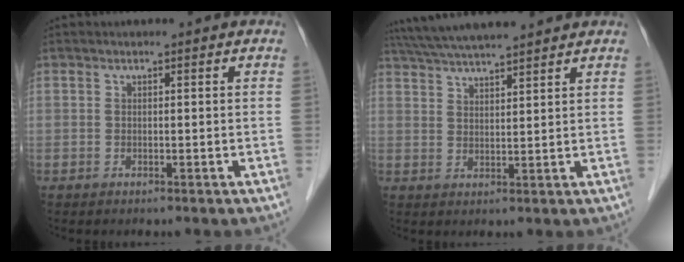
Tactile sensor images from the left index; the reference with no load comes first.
{"total": 11.6, "force": [10.4, 0.7, 5.0], "torque": [-0.093, 0.034, 0.169]}